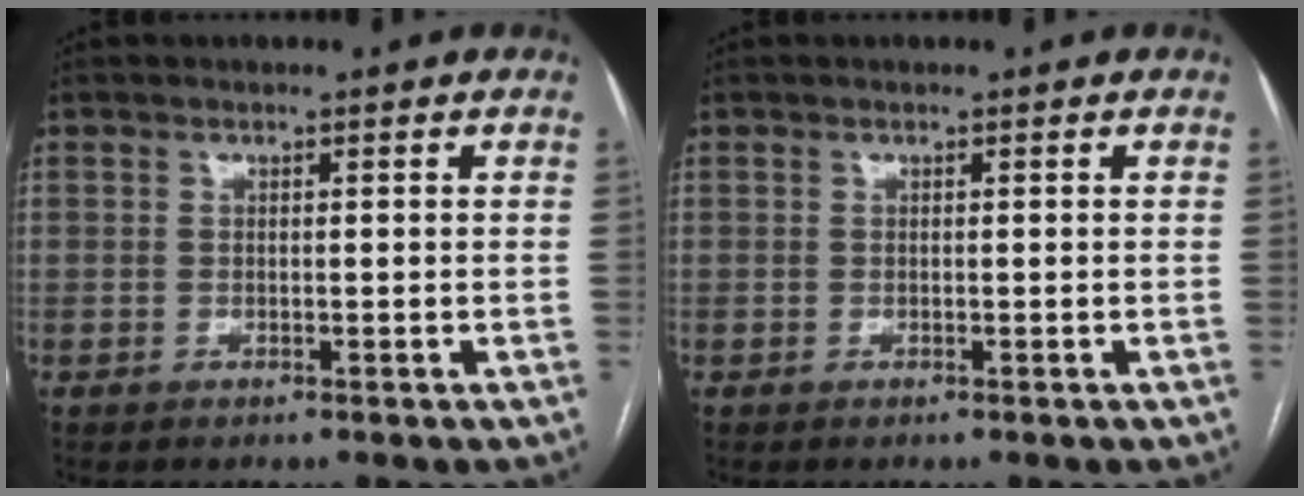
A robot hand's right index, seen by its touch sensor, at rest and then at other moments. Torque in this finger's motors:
{"motor_torque": [0.00, 0.00, 0.00, 0.00]}